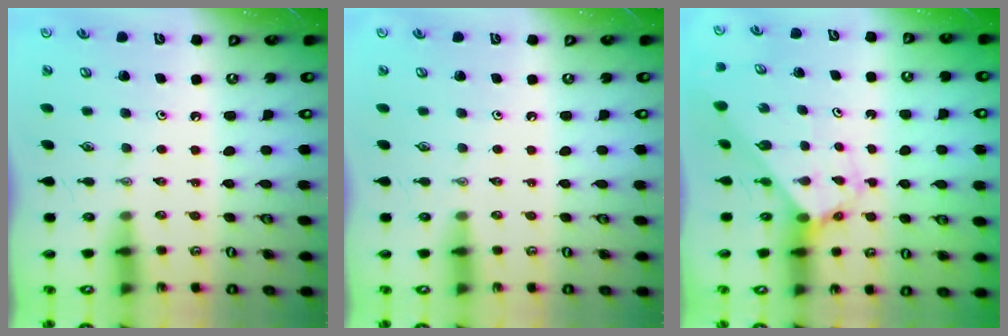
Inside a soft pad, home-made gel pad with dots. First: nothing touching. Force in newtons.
{"total": 0.0}
{"total": 2.8, "press": 2.8, "slide": 0.2}